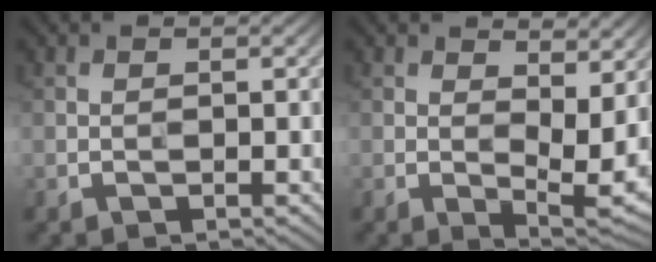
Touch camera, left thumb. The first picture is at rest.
{"total": 6.8, "force": [2.0, 2.8, 5.8], "torque": [-0.098, -0.003, 0.035]}